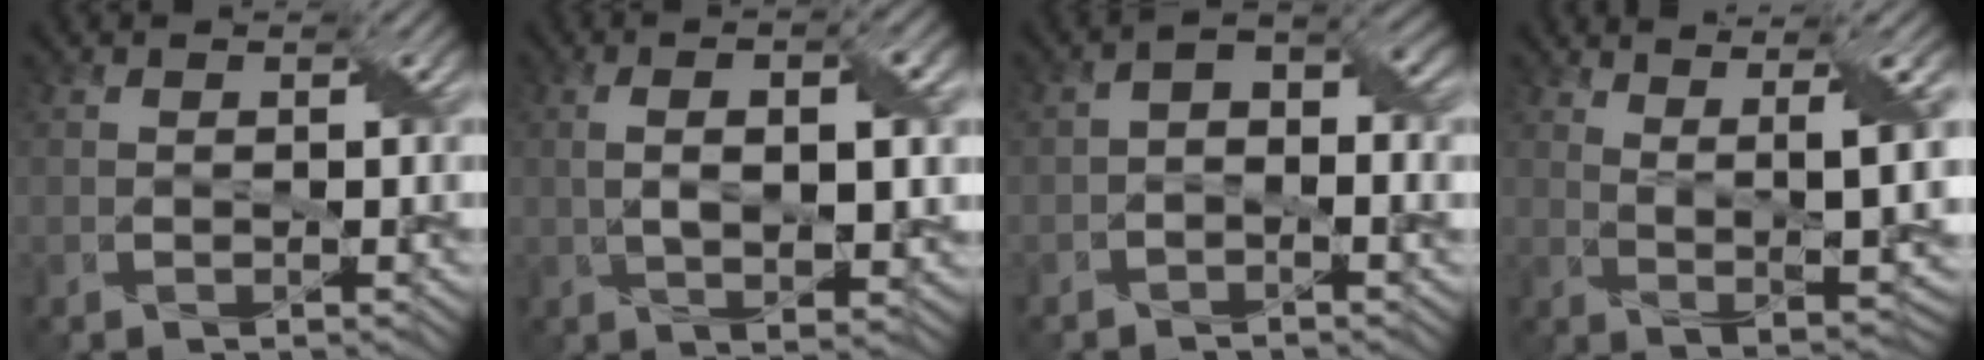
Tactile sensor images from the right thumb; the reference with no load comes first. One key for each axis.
{"total": 8.0, "fx": 0.8, "fy": 2.4, "fz": 7.6, "tx": -0.132, "ty": 0.002, "tz": 0.013}
{"total": 4.6, "fx": -0.5, "fy": 2.4, "fz": 3.8, "tx": -0.064, "ty": 0.005, "tz": -0.016}
{"total": 9.3, "fx": 3.9, "fy": 1.8, "fz": 8.2, "tx": -0.148, "ty": 0.003, "tz": 0.074}